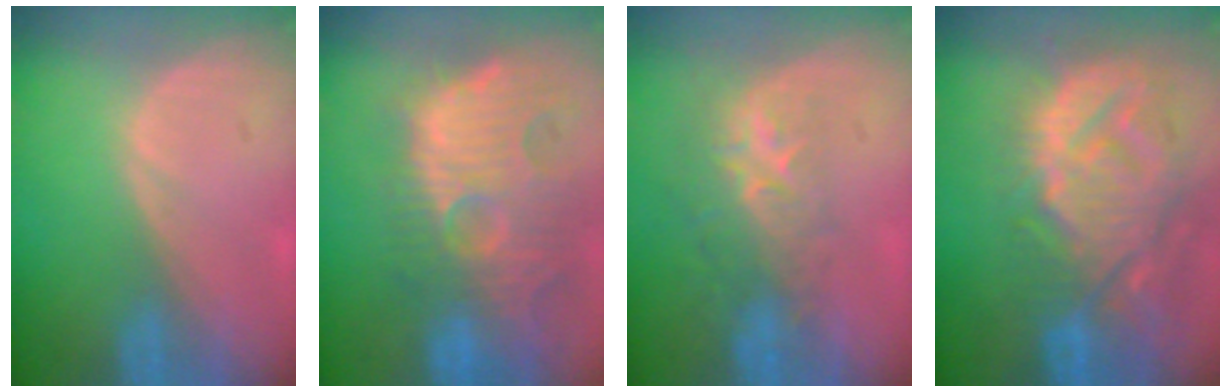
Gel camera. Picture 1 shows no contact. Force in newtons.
{"total": 14.2, "press": 12.5, "slide": 6.8}
{"total": 8.8, "press": 7.1, "slide": 5.2}
{"total": 14.3, "press": 12.3, "slide": 7.4}